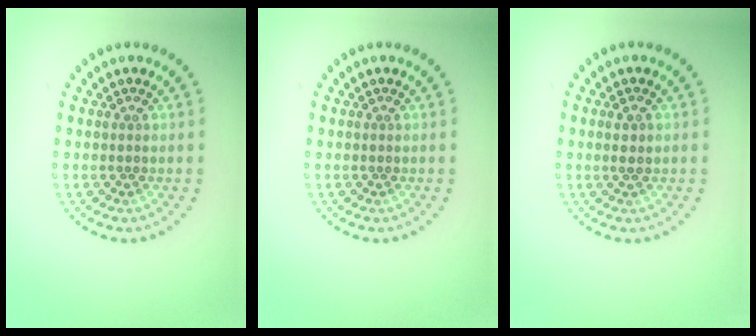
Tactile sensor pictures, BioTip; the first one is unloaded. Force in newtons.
{"total": 0.0}
{"total": 1.3, "press": 1.1, "slide": 0.7}